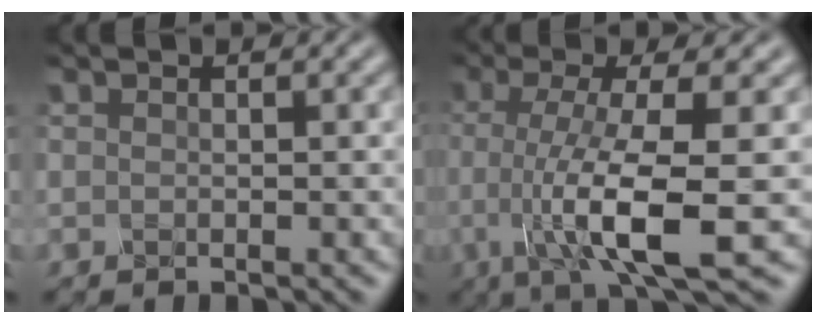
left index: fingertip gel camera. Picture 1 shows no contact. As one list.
[{"total": 8.2, "force": [-1.9, 1.6, 7.8], "torque": [-0.133, -0.014, -0.033]}]